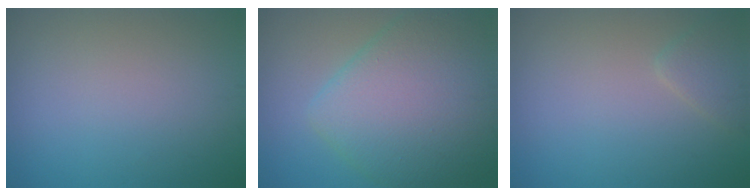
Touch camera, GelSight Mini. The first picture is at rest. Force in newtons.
{"total": 9.5, "press": 9.5, "slide": 0.4}
{"total": 1.6, "press": 1.6, "slide": 0.1}